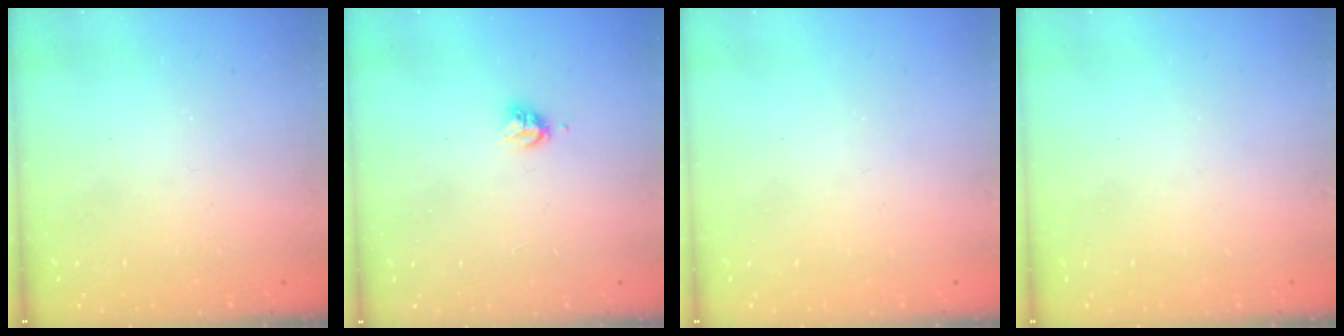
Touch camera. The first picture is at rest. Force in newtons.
{"total": 3.6, "press": 3.6, "slide": 0.5}
{"total": 0.0}
{"total": 0.0}